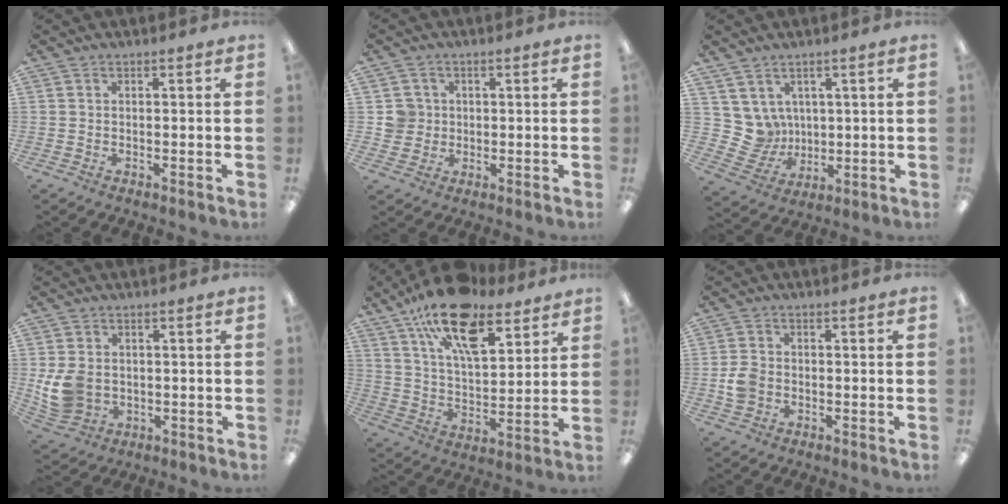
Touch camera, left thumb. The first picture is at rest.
{"total": 5.0, "force": [0.8, 4.9, 0.5], "torque": [-0.010, 0.006, 0.013]}
{"total": 7.2, "force": [3.2, 6.4, 0.6], "torque": [-0.035, -0.022, 0.070]}
{"total": 8.4, "force": [-0.3, 7.1, 4.6], "torque": [-0.108, 0.010, -0.001]}
{"total": 19.5, "force": [12.8, 8.5, 11.9], "torque": [-0.200, -0.060, 0.221]}
{"total": 4.6, "force": [-1.0, 3.8, 2.4], "torque": [-0.039, 0.003, -0.019]}